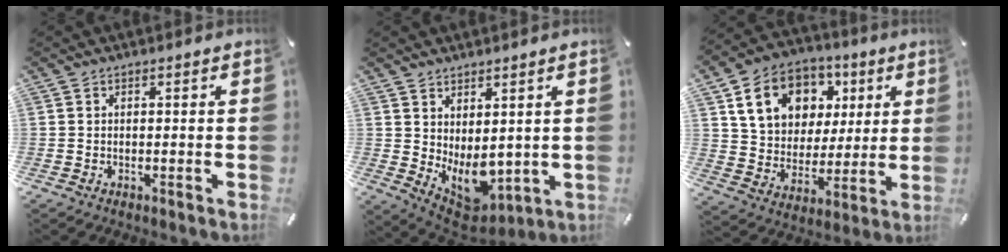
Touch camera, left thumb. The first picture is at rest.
{"total": 7.6, "force": [0.0, 6.0, 4.7], "torque": [-0.069, -0.023, 0.010]}
{"total": 15.3, "force": [6.2, 12.4, 6.3], "torque": [-0.111, -0.010, 0.122]}